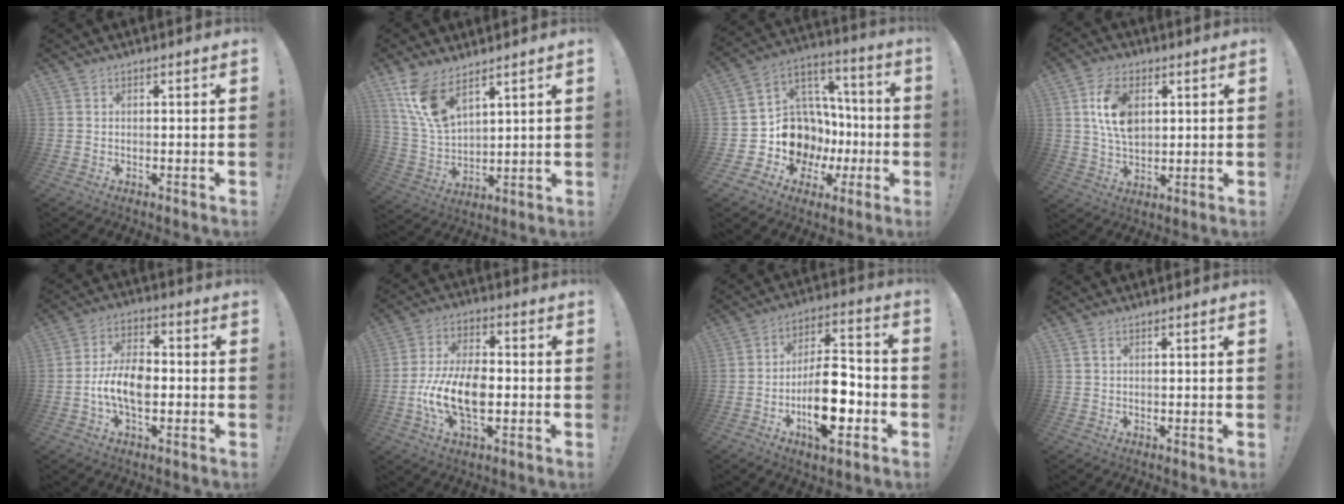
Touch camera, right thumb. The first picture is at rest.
{"total": 12.2, "force": [8.5, 5.3, 6.9], "torque": [-0.148, -0.040, 0.164]}
{"total": 14.8, "force": [-2.7, 13.6, 5.2], "torque": [-0.062, -0.004, -0.009]}
{"total": 11.6, "force": [3.4, 7.6, 8.0], "torque": [-0.148, 0.005, 0.064]}
{"total": 10.5, "force": [-2.5, 6.0, 8.2], "torque": [-0.164, 0.009, -0.043]}
{"total": 14.2, "force": [-3.3, 7.5, 11.6], "torque": [-0.228, 0.003, -0.062]}
{"total": 16.3, "force": [-5.5, 7.7, 13.3], "torque": [-0.214, 0.027, -0.091]}
{"total": 1.5, "force": [0.9, 0.6, 1.0], "torque": [-0.022, 0.001, 0.017]}